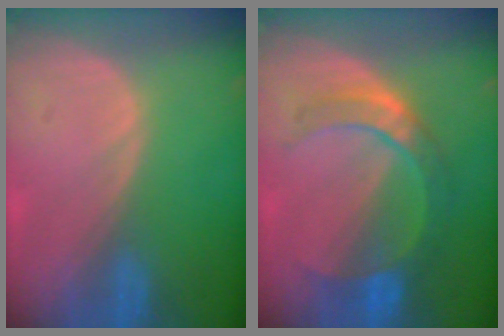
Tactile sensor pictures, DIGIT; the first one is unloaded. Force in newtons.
{"total": 7.2, "press": 6.9, "slide": 1.9}